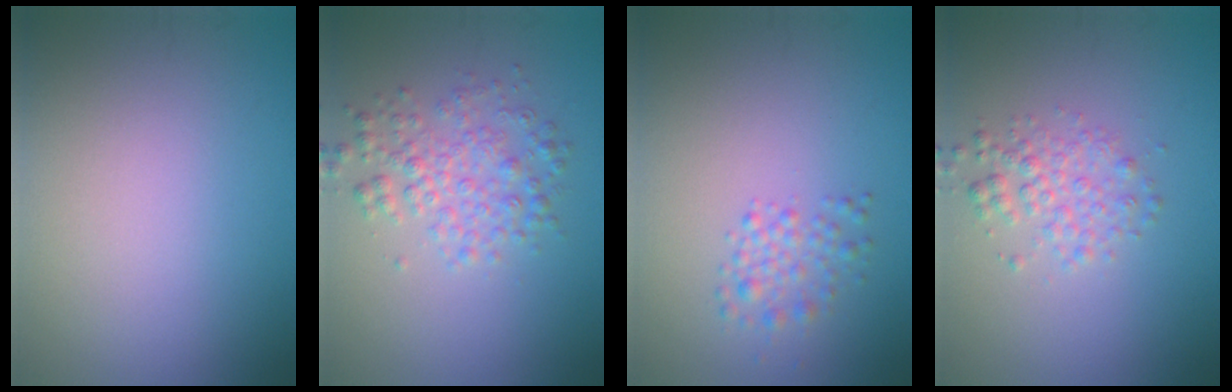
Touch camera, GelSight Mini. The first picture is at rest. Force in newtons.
{"total": 3.2, "press": 3.2, "slide": 0.0}
{"total": 1.9, "press": 1.9, "slide": 0.0}
{"total": 2.4, "press": 2.4, "slide": 0.1}